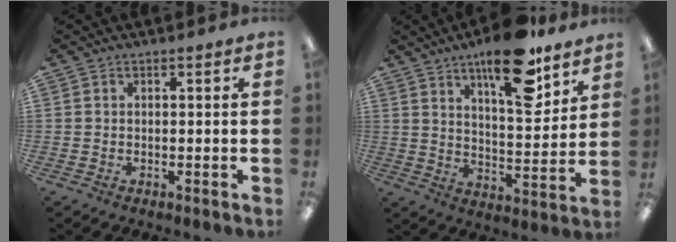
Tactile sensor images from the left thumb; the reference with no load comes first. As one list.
[{"total": 17.9, "force": [12.3, 6.2, 11.5], "torque": [-0.161, -0.072, 0.199]}]